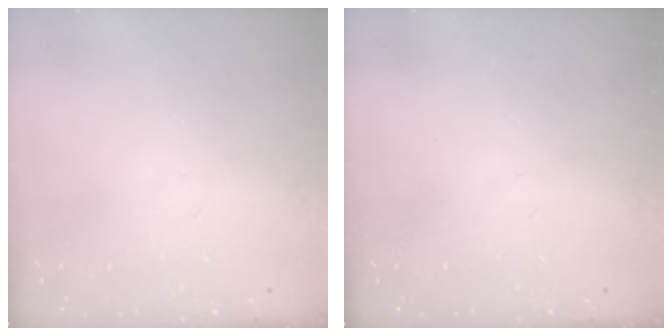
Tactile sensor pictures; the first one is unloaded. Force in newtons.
{"total": 0.0}